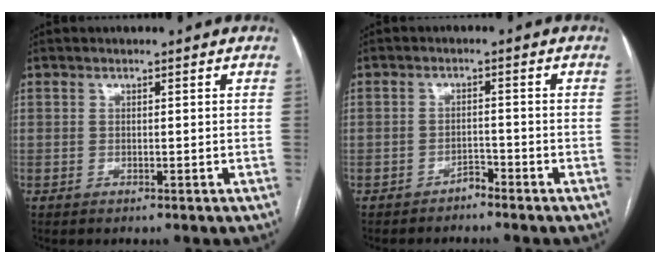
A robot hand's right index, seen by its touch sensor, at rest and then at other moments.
{"total": 1.8, "force": [-1.7, 0.6, 0.4], "torque": [0.000, 0.002, -0.028]}